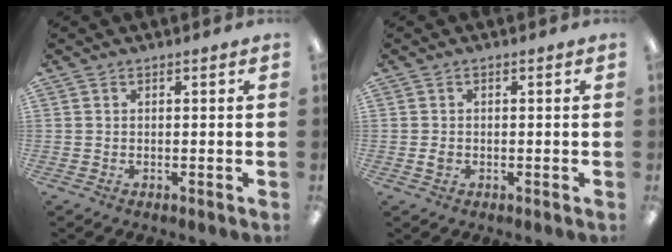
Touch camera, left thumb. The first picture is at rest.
{"total": 1.4, "force": [-0.3, 1.0, 0.9], "torque": [-0.017, 0.002, -0.006]}